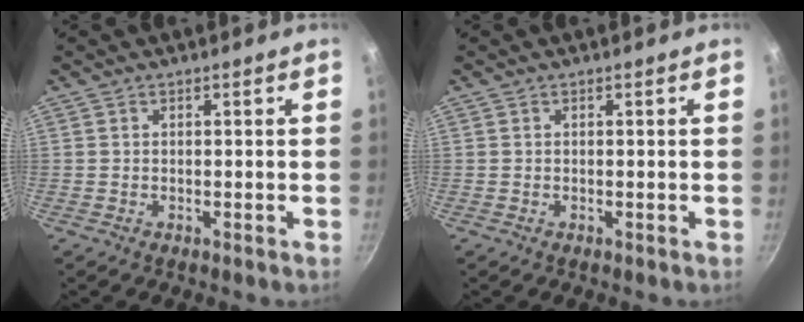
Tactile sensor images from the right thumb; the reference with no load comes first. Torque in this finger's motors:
{"motor_torque": [-0.17, 0.09, -0.03, 0.18, 0.03]}